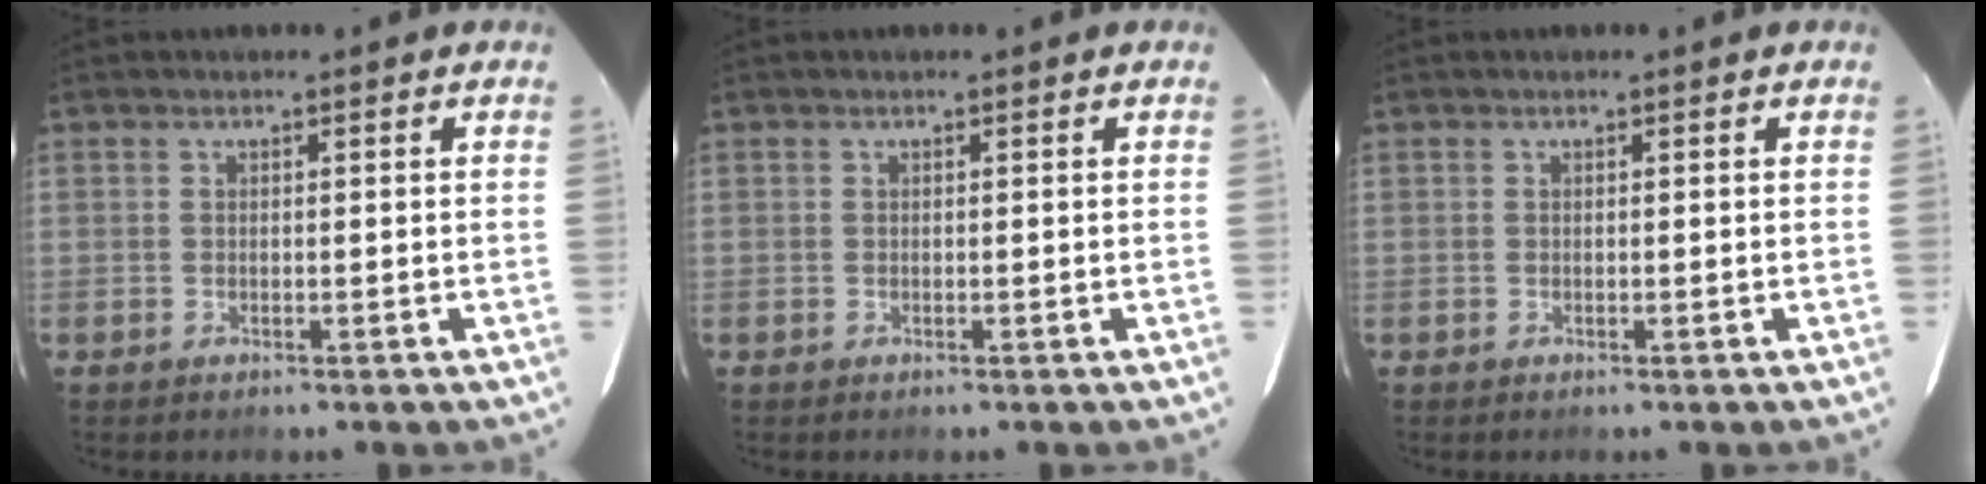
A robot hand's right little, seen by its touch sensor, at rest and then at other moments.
{"total": 0.0}
{"total": 0.0}